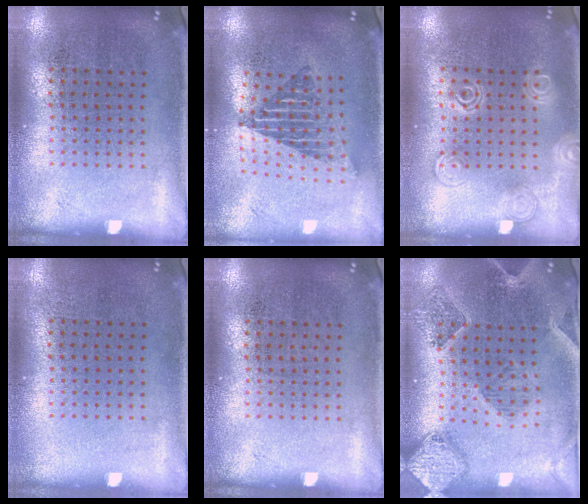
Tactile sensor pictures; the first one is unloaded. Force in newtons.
{"total": 1.9, "press": 1.5, "slide": 1.2}
{"total": 2.3, "press": 2.2, "slide": 0.3}
{"total": 0.0}
{"total": 0.0}
{"total": 1.5, "press": 1.5, "slide": 0.4}